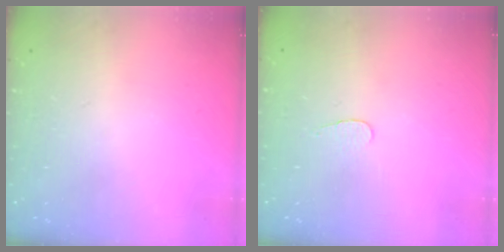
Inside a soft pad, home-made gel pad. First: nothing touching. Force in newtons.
{"total": 2.8, "press": 2.8, "slide": 0.3}